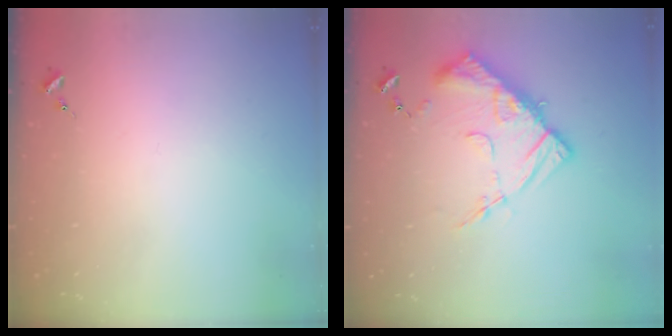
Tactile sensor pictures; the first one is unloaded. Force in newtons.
{"total": 14.8, "press": 14.7, "slide": 1.4}